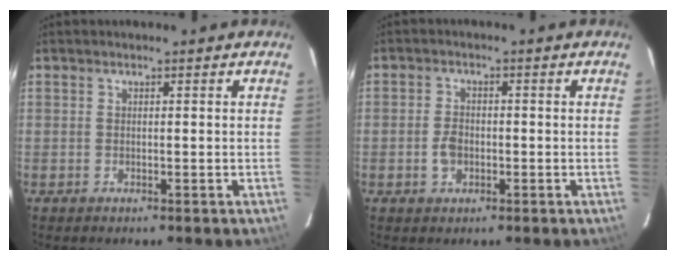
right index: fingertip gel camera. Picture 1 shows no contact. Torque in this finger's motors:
{"motor_torque": [0.32, 0.19, 0.08, 0.02]}